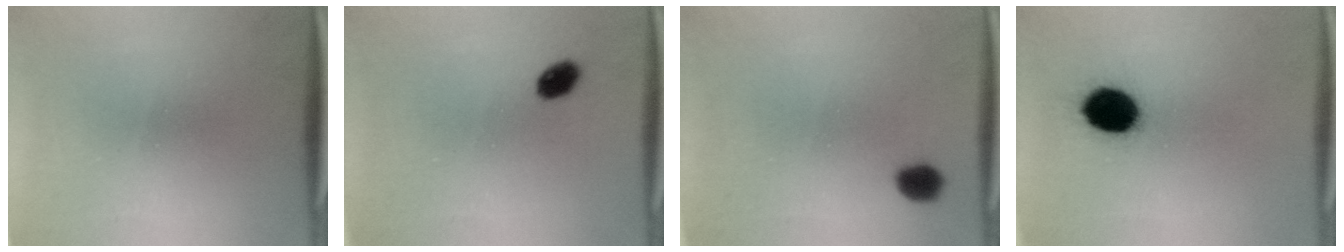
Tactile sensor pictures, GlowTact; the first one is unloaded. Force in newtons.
{"total": 3.5}
{"total": 4.8}
{"total": 10.2}